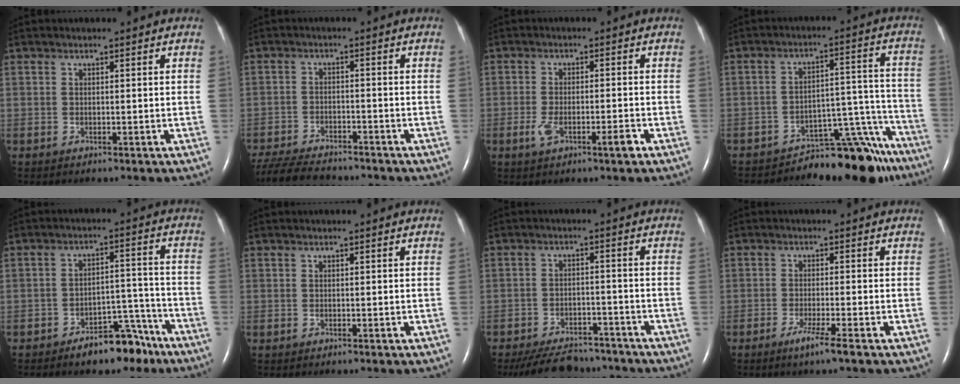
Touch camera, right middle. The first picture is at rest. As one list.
[{"total": 11.1, "force": [-9.8, 2.5, 4.5], "torque": [-0.084, -0.018, -0.156]}, {"total": 4.3, "force": [-2.1, 0.9, 3.7], "torque": [-0.074, -0.001, -0.038]}, {"total": 12.9, "force": [-12.1, 3.4, 3.3], "torque": [0.000, 0.067, -0.170]}, {"total": 8.0, "force": [-6.0, 3.4, 4.0], "torque": [-0.047, 0.025, -0.089]}, {"total": 0.0}, {"total": 11.4, "force": [-10.0, 4.2, 3.6], "torque": [-0.062, -0.001, -0.143]}, {"total": 3.7, "force": [-2.3, -0.6, 2.8], "torque": [-0.059, -0.012, -0.045]}]